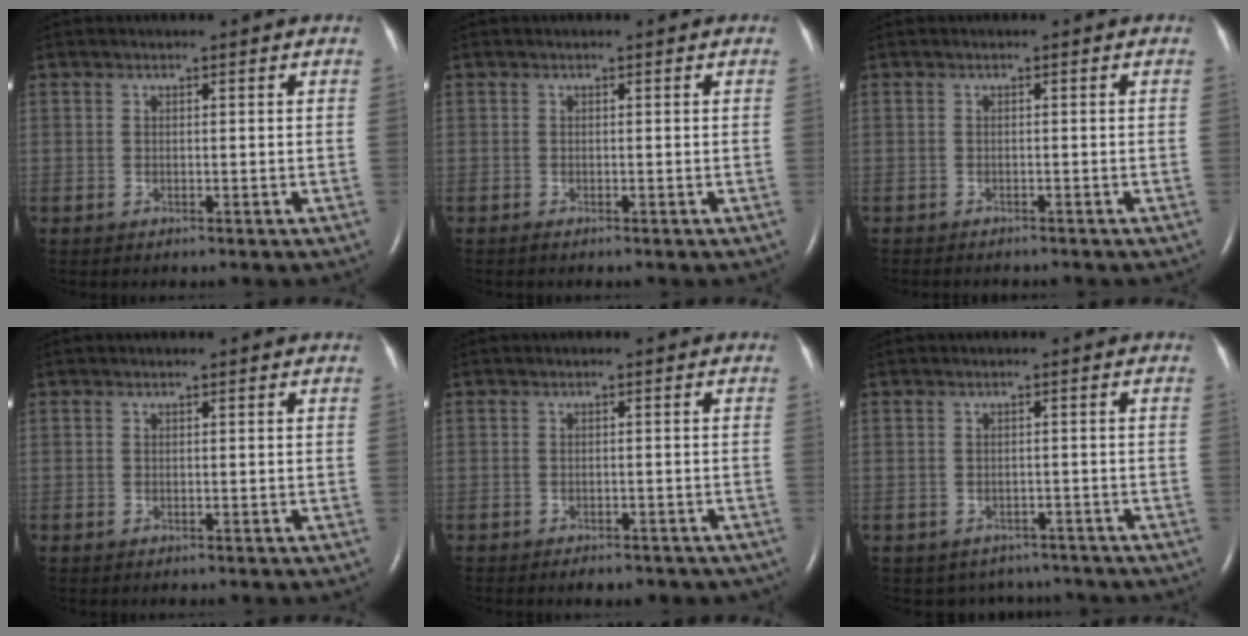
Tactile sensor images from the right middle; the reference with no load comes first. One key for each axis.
{"total": 0.0}
{"total": 2.6, "fx": -2.4, "fy": 0.6, "fz": 1.0, "tx": -0.017, "ty": -0.004, "tz": -0.024}
{"total": 0.0}
{"total": 5.6, "fx": -4.6, "fy": 2.3, "fz": 2.2, "tx": -0.024, "ty": 0.002, "tz": -0.044}
{"total": 4.7, "fx": -4.0, "fy": 2.5, "fz": -0.2, "tx": 0.005, "ty": 0.012, "tz": -0.042}